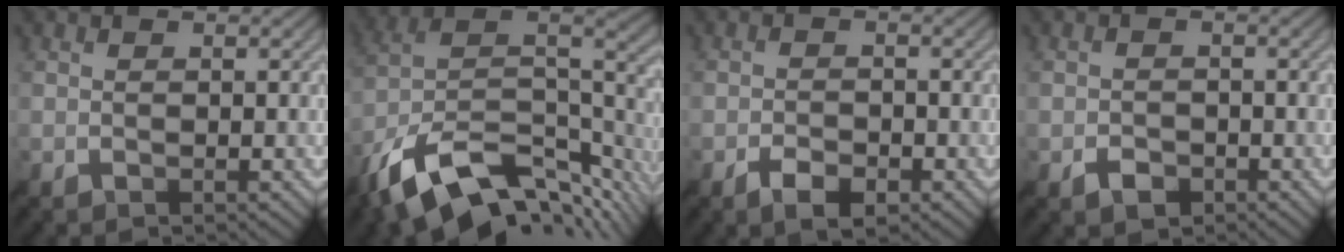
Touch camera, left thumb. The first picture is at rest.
{"total": 16.4, "force": [-9.5, 7.3, 11.2], "torque": [-0.245, -0.023, -0.156]}
{"total": 3.2, "force": [-2.1, 1.3, 2.0], "torque": [-0.032, -0.004, -0.039]}
{"total": 2.0, "force": [-1.3, 1.3, 0.7], "torque": [-0.004, -0.002, -0.026]}